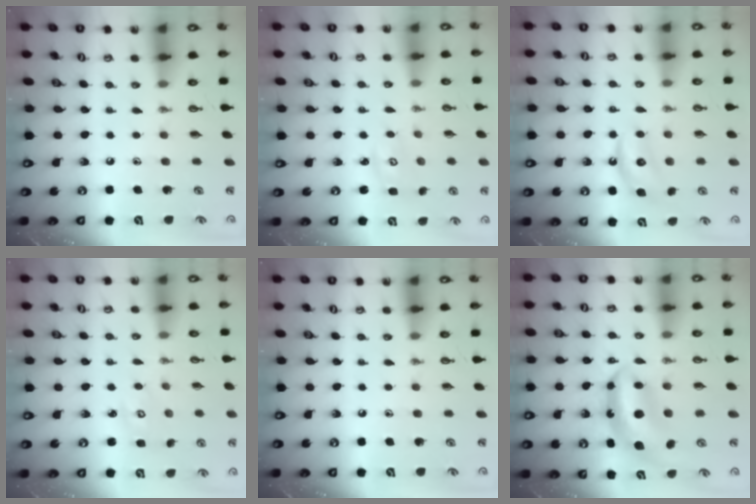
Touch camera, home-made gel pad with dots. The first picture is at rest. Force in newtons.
{"total": 3.1, "press": 3.1, "slide": 0.4}
{"total": 5.8, "press": 5.8, "slide": 0.7}
{"total": 2.9, "press": 2.9, "slide": 0.3}
{"total": 0.0}
{"total": 7.6, "press": 7.6, "slide": 0.8}